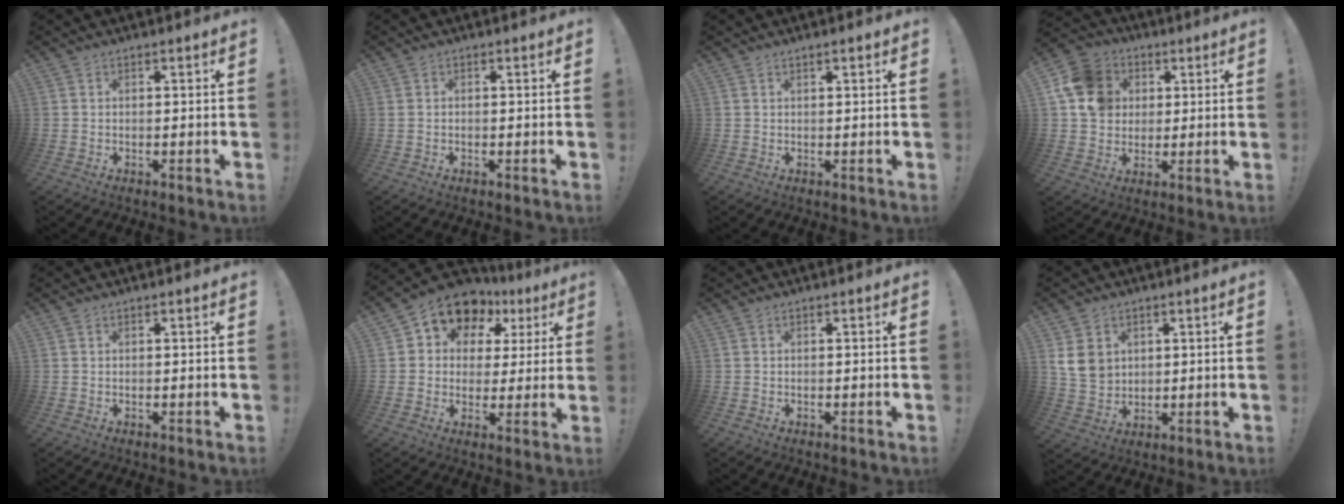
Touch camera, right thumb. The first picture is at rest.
{"total": 0.0}
{"total": 0.9, "force": [0.6, 0.1, 0.6], "torque": [-0.018, 0.004, 0.012]}
{"total": 14.1, "force": [3.4, 12.2, 6.1], "torque": [-0.094, -0.002, 0.073]}
{"total": 0.0}
{"total": 10.9, "force": [6.3, 7.6, 4.5], "torque": [-0.079, -0.044, 0.115]}
{"total": 0.0}
{"total": 8.1, "force": [2.9, 6.5, 3.8], "torque": [-0.067, -0.004, 0.062]}